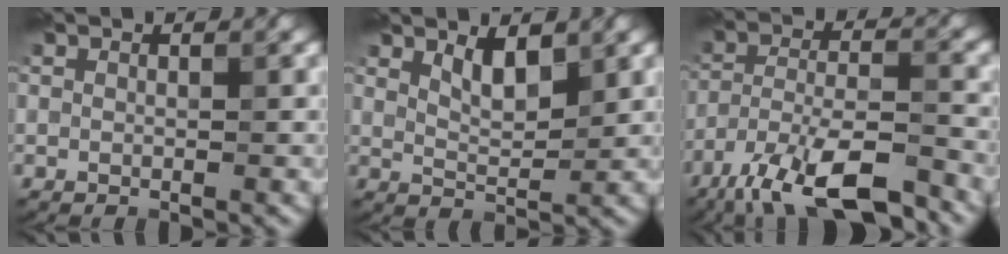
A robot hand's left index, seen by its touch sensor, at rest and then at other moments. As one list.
[{"total": 2.6, "force": [1.6, 1.0, 1.9], "torque": [-0.034, -0.005, 0.030]}, {"total": 10.7, "force": [-7.7, 3.1, 6.8], "torque": [-0.120, -0.001, -0.142]}]